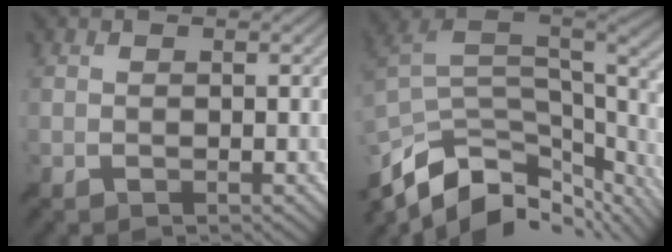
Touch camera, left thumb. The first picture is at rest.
{"total": 13.6, "force": [-7.3, 6.7, 9.4], "torque": [-0.231, -0.029, -0.113]}